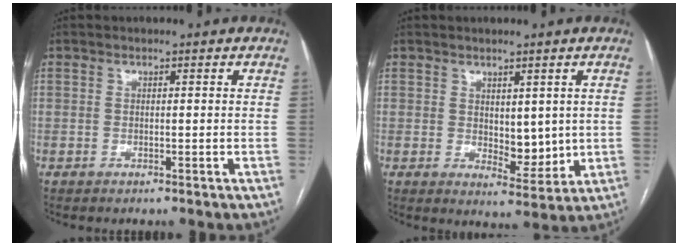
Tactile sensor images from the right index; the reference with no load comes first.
{"total": 7.7, "force": [1.2, 4.2, 6.3], "torque": [-0.081, -0.010, 0.037]}